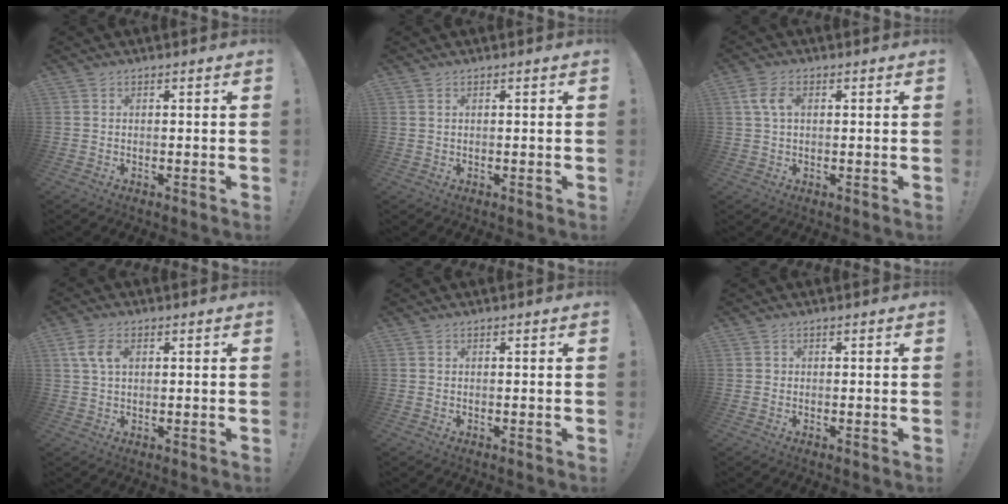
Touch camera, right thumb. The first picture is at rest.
{"total": 0.7, "force": [0.4, 0.3, 0.5], "torque": [-0.016, 0.004, 0.008]}
{"total": 5.3, "force": [1.2, 3.0, 4.2], "torque": [-0.094, 0.010, 0.023]}
{"total": 5.9, "force": [1.7, 3.3, 4.6], "torque": [-0.092, 0.005, 0.030]}
{"total": 0.0}
{"total": 0.7, "force": [0.1, 0.7, 0.2], "torque": [-0.010, 0.004, 0.002]}